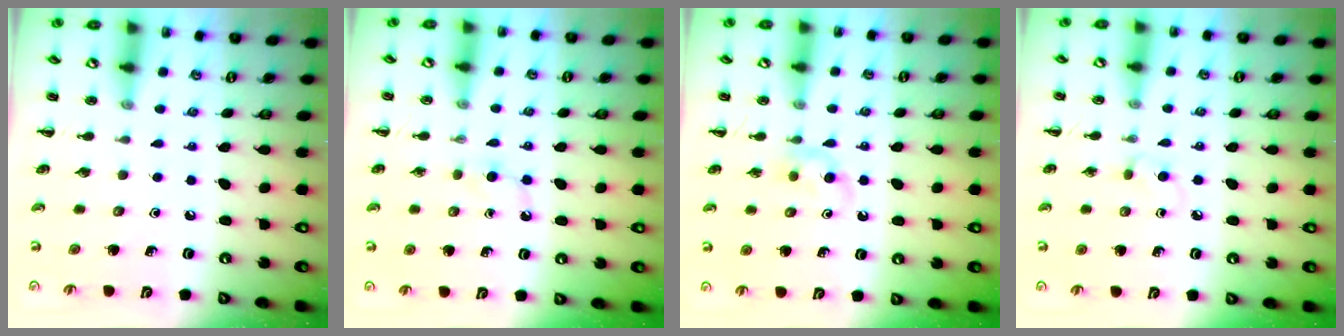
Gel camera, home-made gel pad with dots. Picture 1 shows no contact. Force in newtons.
{"total": 3.1, "press": 2.9, "slide": 1.3}
{"total": 4.1, "press": 3.9, "slide": 1.4}
{"total": 1.9, "press": 1.6, "slide": 1.0}